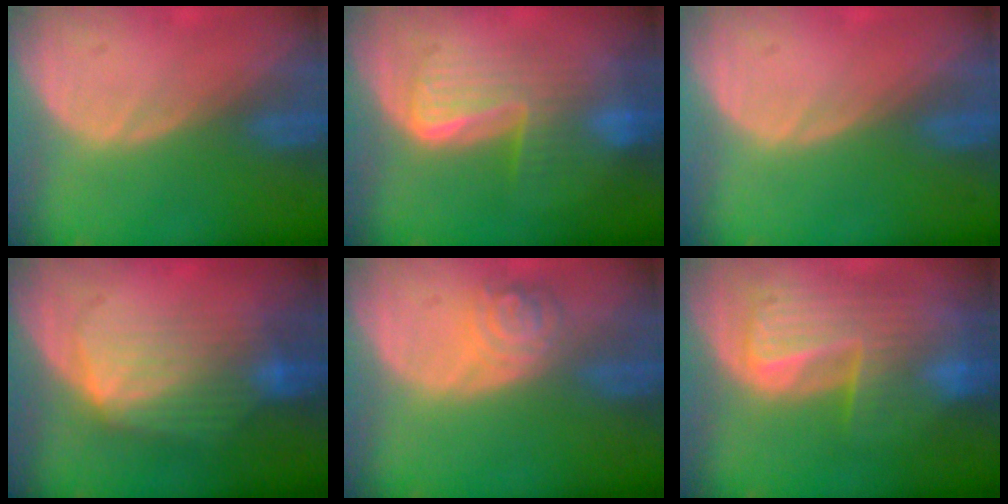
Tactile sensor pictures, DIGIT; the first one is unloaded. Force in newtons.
{"total": 7.4, "press": 7.4, "slide": 0.2}
{"total": 0.0}
{"total": 7.4, "press": 7.3, "slide": 1.4}
{"total": 4.7, "press": 4.2, "slide": 2.1}
{"total": 10.0, "press": 8.7, "slide": 5.0}